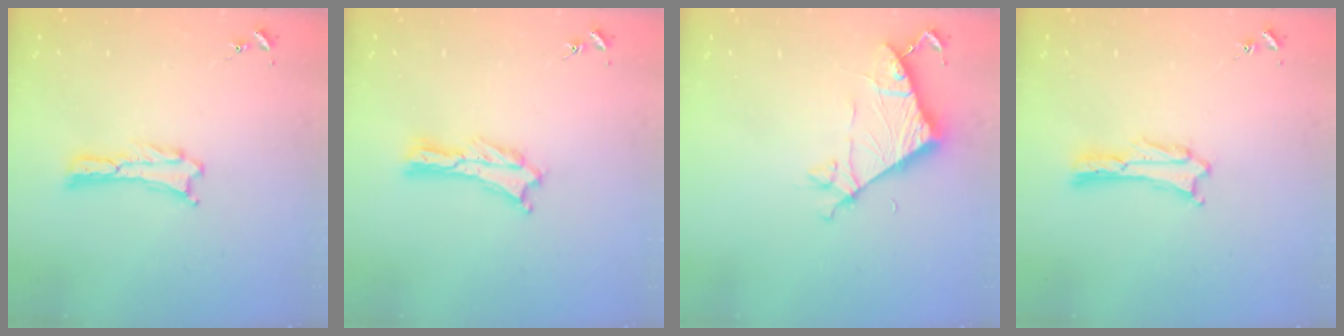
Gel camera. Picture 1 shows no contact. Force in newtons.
{"total": 0.7, "press": 0.7, "slide": 0.2}
{"total": 7.2, "press": 7.2, "slide": 0.4}
{"total": 0.0}